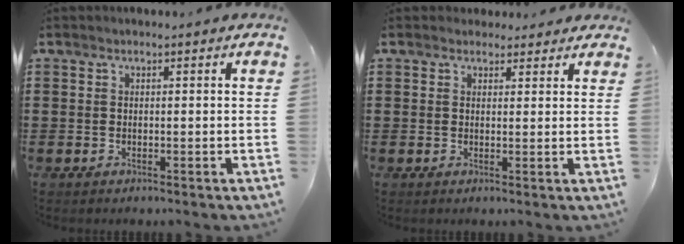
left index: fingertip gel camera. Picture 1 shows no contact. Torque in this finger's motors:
{"motor_torque": [2.14, 0.00, 0.31, 0.01]}